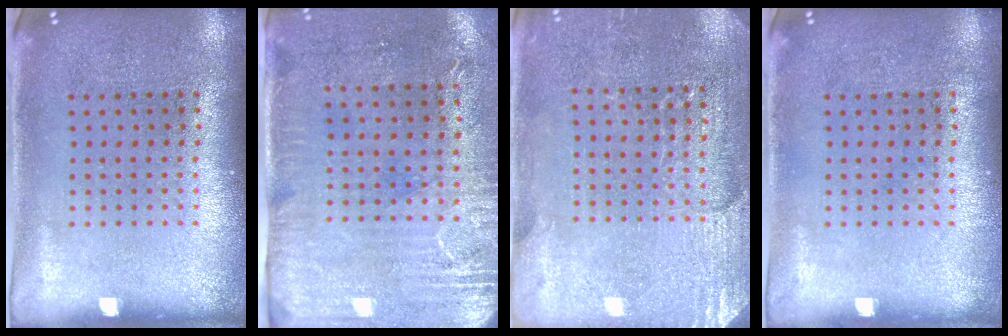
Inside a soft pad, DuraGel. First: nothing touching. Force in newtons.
{"total": 3.0, "press": 2.4, "slide": 1.7}
{"total": 2.9, "press": 2.9, "slide": 0.5}
{"total": 0.0}